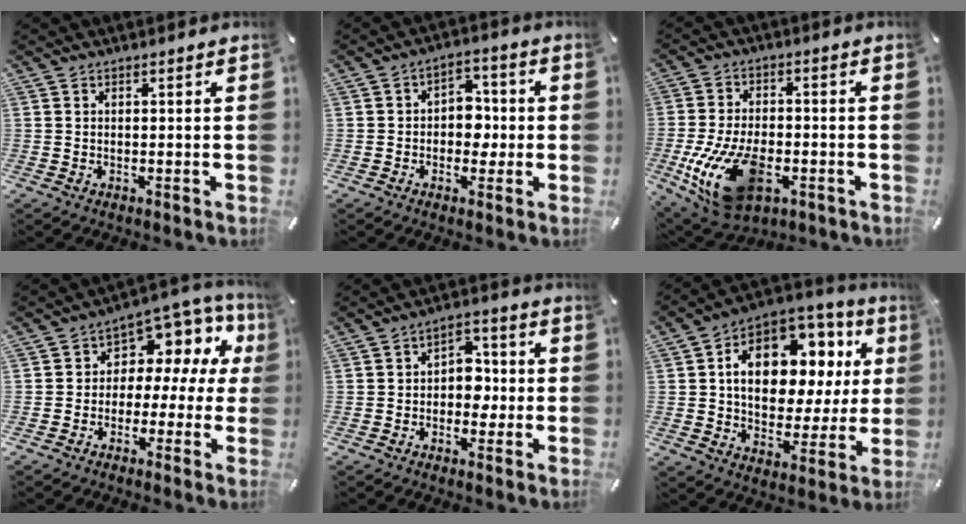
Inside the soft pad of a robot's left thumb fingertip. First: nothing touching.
{"total": 6.8, "force": [-1.0, 5.4, 3.9], "torque": [-0.044, 0.011, -0.023]}
{"total": 18.3, "force": [-5.7, 10.9, 13.6], "torque": [-0.259, 0.009, -0.089]}
{"total": 7.8, "force": [2.0, 6.1, 4.4], "torque": [-0.075, -0.026, 0.036]}
{"total": 6.6, "force": [-1.2, 5.1, 4.0], "torque": [-0.053, 0.013, -0.027]}
{"total": 16.6, "force": [4.5, 11.4, 11.2], "torque": [-0.183, -0.022, 0.079]}